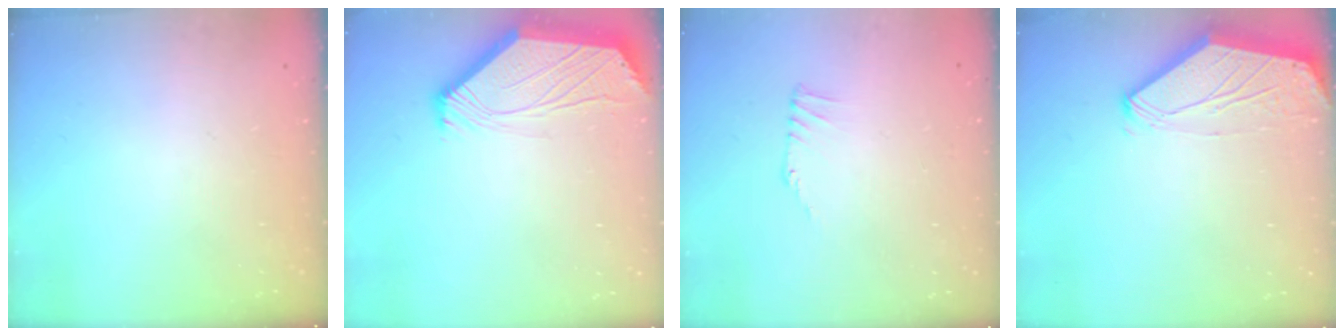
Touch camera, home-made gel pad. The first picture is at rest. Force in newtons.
{"total": 2.6, "press": 2.6, "slide": 0.5}
{"total": 1.1, "press": 1.0, "slide": 0.2}
{"total": 0.0}